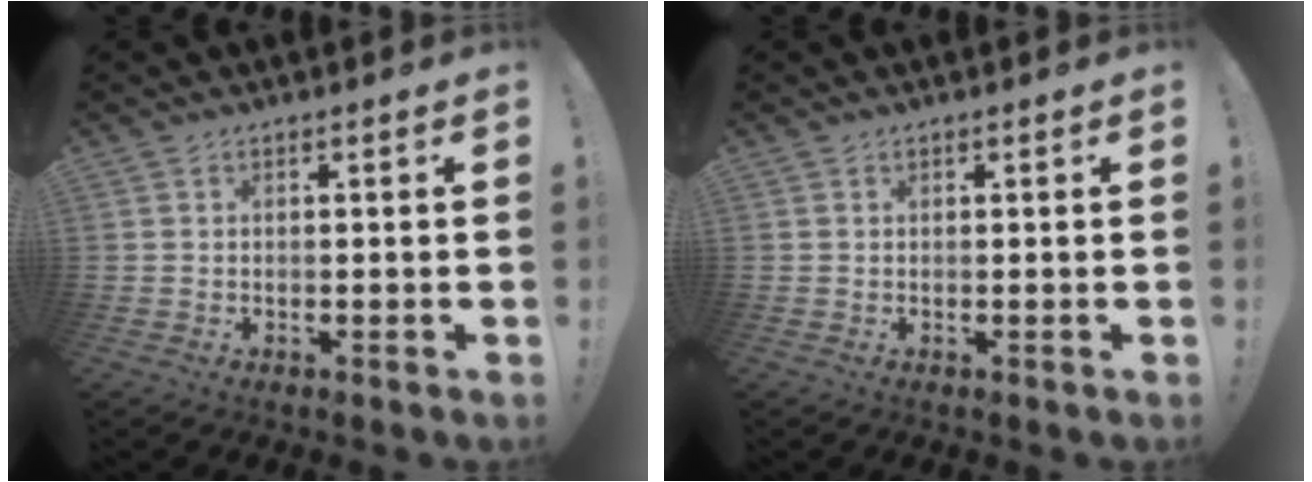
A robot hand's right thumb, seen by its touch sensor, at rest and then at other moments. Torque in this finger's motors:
{"motor_torque": [-0.08, 0.18, 0.17, -0.04, -0.07]}